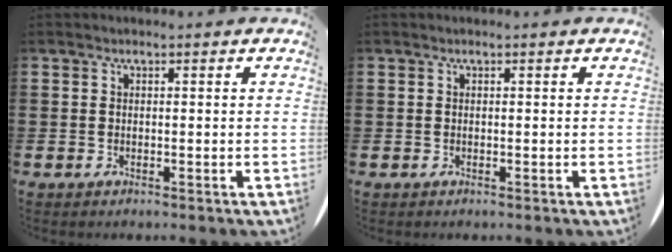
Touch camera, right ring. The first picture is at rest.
{"total": 0.0}